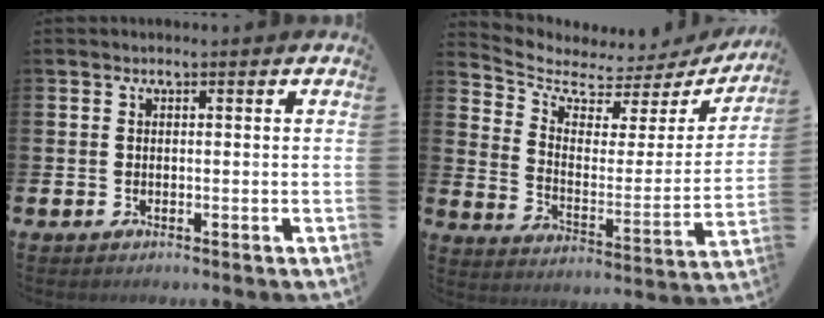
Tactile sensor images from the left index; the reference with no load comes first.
{"total": 4.5, "force": [3.9, 2.0, 1.0], "torque": [-0.054, -0.039, 0.056]}